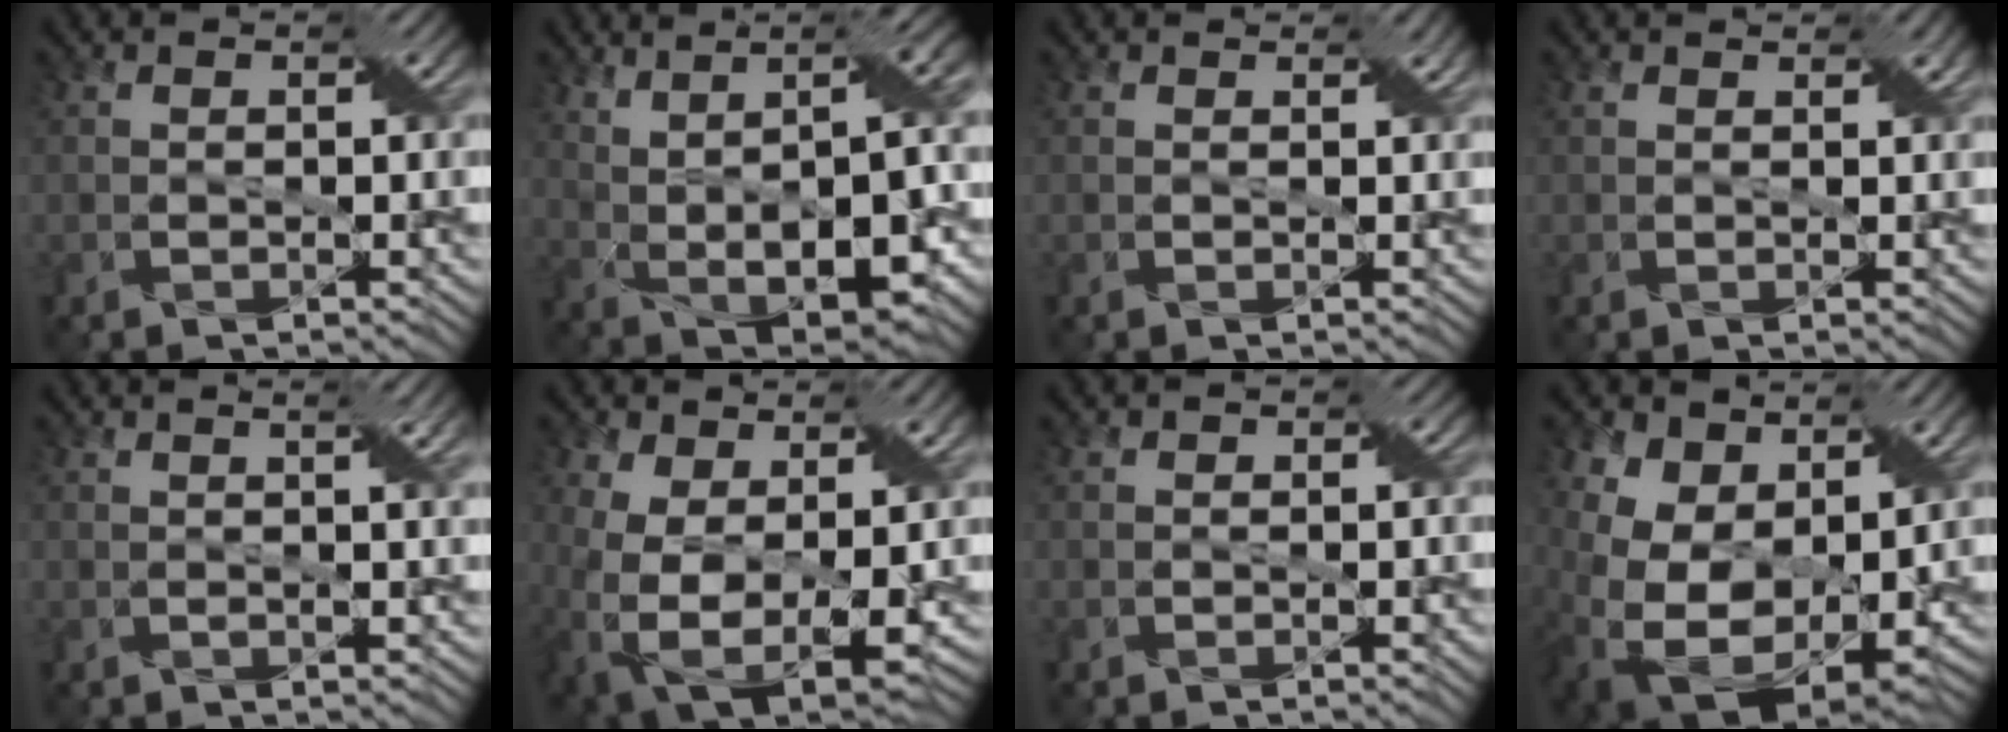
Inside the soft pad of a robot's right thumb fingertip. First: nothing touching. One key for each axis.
{"total": 13.8, "fx": 2.2, "fy": 5.8, "fz": 12.4, "tx": -0.201, "ty": 0.012, "tz": 0.053}
{"total": 1.0, "fx": 0.8, "fy": 0.4, "fz": 0.4, "tx": -0.008, "ty": -0.001, "tz": 0.015}
{"total": 1.4, "fx": 1.1, "fy": 0.6, "fz": 0.6, "tx": -0.015, "ty": -0.001, "tz": 0.021}
{"total": 2.9, "fx": 1.4, "fy": 0.3, "fz": 2.5, "tx": -0.040, "ty": 0.000, "tz": 0.021}
{"total": 12.4, "fx": -0.6, "fy": 7.8, "fz": 9.7, "tx": -0.219, "ty": -0.039, "tz": 0.008}
{"total": 0.7, "fx": 0.1, "fy": 0.6, "fz": 0.2, "tx": -0.005, "ty": -0.002, "tz": -0.001}
{"total": 15.9, "fx": 3.2, "fy": 11.2, "fz": 10.8, "tx": -0.245, "ty": -0.013, "tz": 0.083}